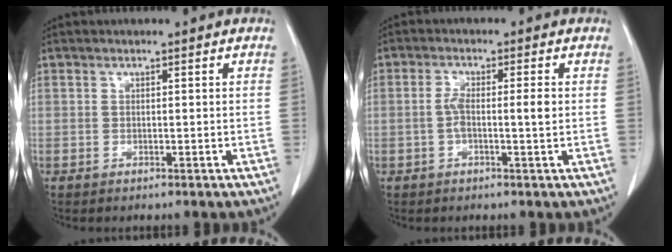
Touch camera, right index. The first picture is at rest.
{"total": 3.8, "force": [-0.3, 0.5, 3.8], "torque": [-0.074, 0.007, -0.004]}